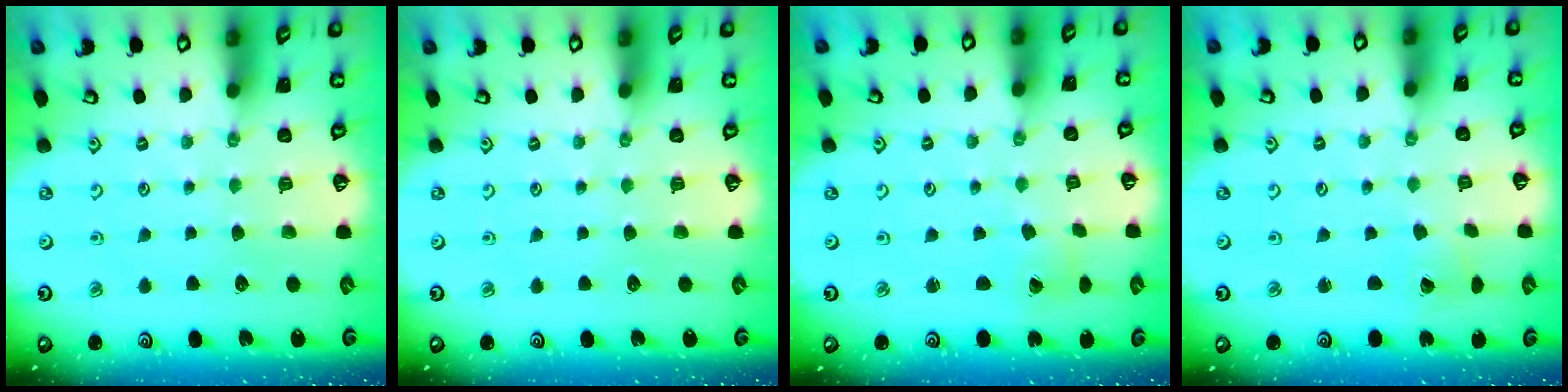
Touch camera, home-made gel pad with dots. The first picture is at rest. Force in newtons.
{"total": 0.0}
{"total": 2.0, "press": 2.0, "slide": 0.2}
{"total": 2.8, "press": 2.8, "slide": 0.1}